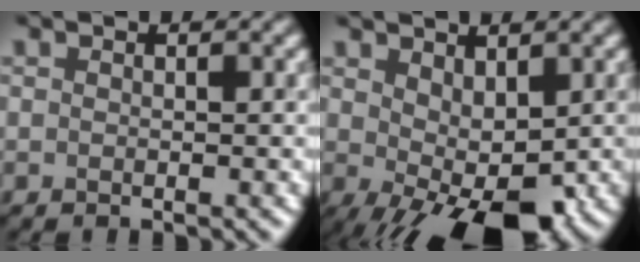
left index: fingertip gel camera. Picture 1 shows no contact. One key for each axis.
{"total": 7.9, "fx": -1.4, "fy": 3.4, "fz": 7.0, "tx": -0.112, "ty": -0.003, "tz": -0.014}